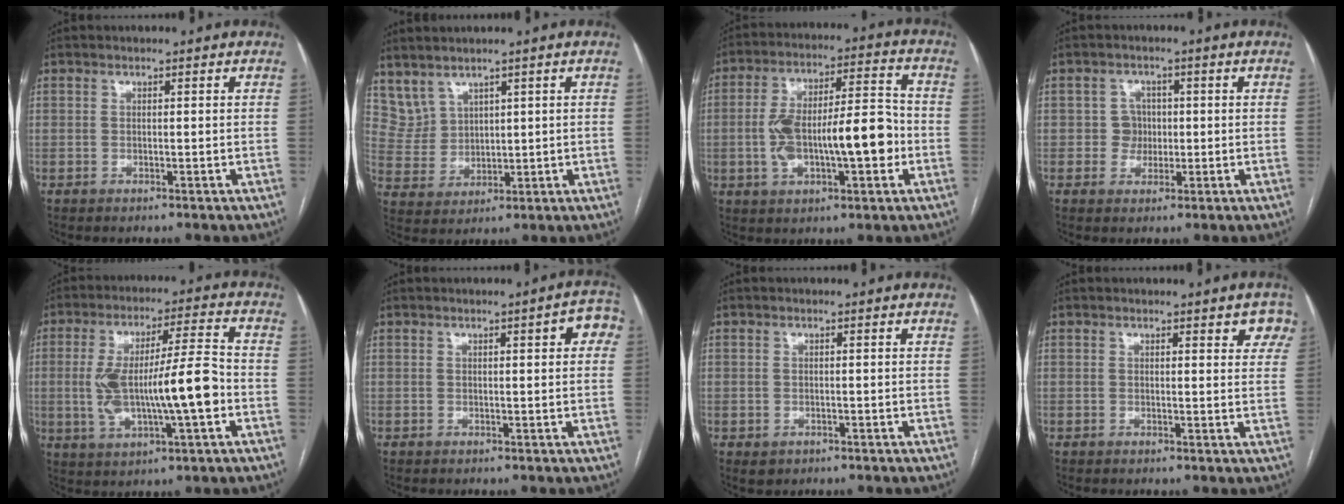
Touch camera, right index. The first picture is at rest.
{"total": 5.0, "force": [4.1, 2.7, 0.8], "torque": [-0.027, 0.013, 0.104]}
{"total": 14.8, "force": [-2.4, 4.4, 13.9], "torque": [-0.242, 0.030, -0.033]}
{"total": 3.0, "force": [0.0, 3.0, 0.5], "torque": [0.001, 0.010, 0.001]}
{"total": 13.9, "force": [-2.0, 2.2, 13.5], "torque": [-0.252, 0.015, -0.026]}
{"total": 4.3, "force": [1.3, 1.1, 4.0], "torque": [-0.038, 0.013, 0.009]}
{"total": 1.7, "force": [-0.4, 1.6, 0.3], "torque": [-0.003, 0.002, 0.001]}
{"total": 4.3, "force": [2.6, 1.5, 3.1], "torque": [-0.021, -0.002, 0.021]}